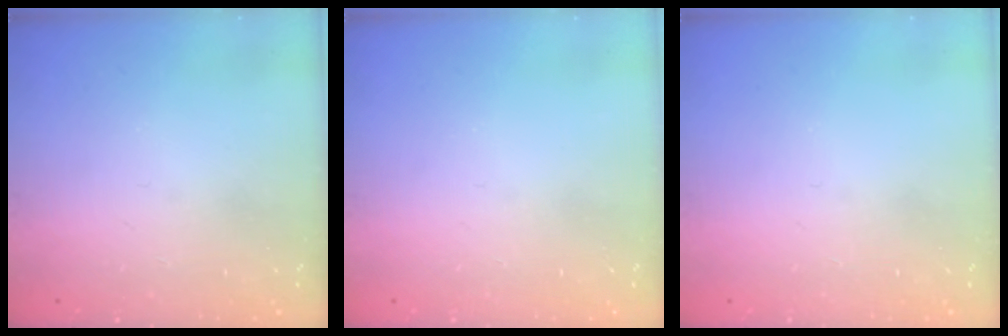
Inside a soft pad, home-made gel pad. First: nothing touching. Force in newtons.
{"total": 0.0}
{"total": 0.0}